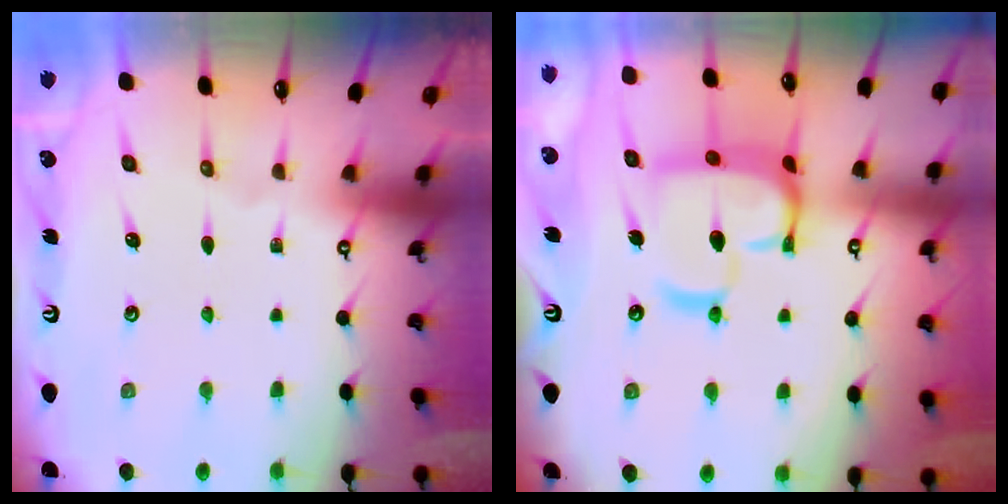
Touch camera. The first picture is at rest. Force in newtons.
{"total": 12.2, "press": 12.1, "slide": 1.2}